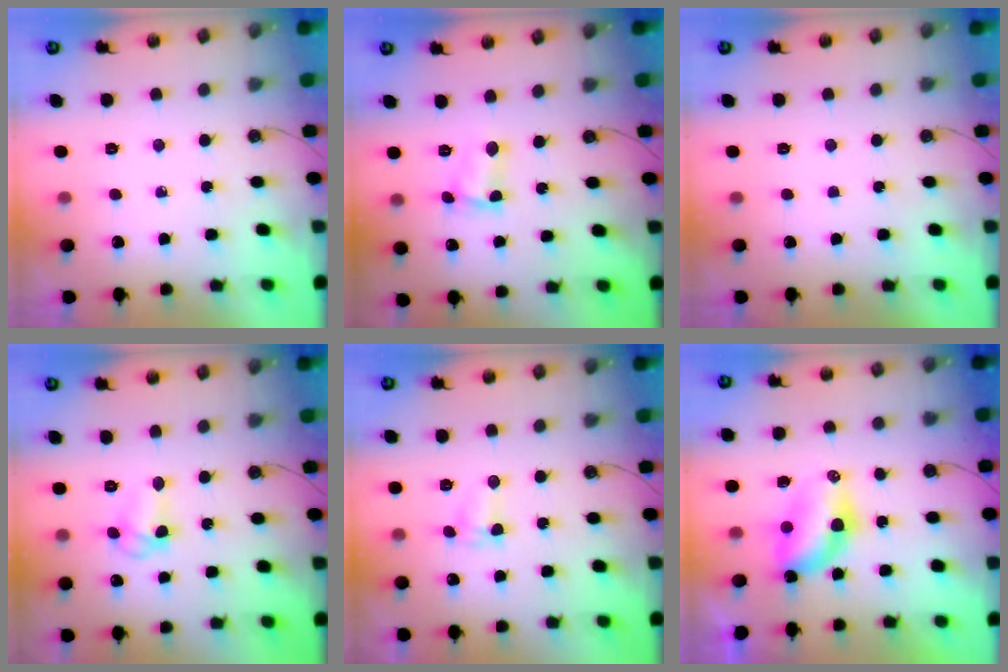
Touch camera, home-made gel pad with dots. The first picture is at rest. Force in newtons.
{"total": 3.2, "press": 3.1, "slide": 0.4}
{"total": 0.0}
{"total": 7.8, "press": 7.8, "slide": 0.5}
{"total": 3.6, "press": 3.5, "slide": 0.6}
{"total": 6.4, "press": 6.4, "slide": 0.2}